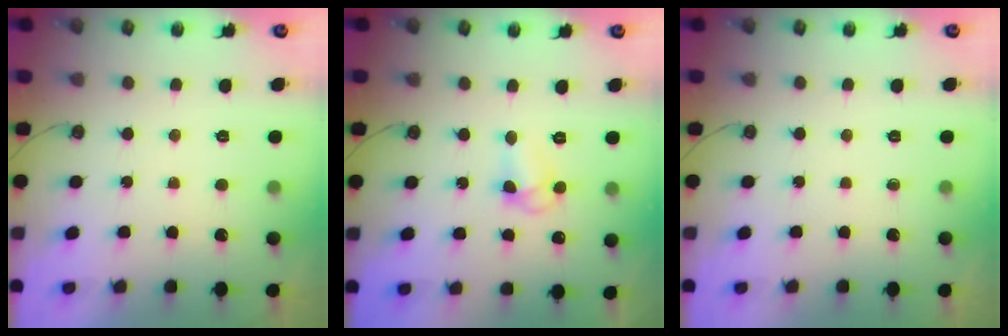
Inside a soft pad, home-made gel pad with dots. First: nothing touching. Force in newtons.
{"total": 7.3, "press": 7.3, "slide": 0.5}
{"total": 0.0}